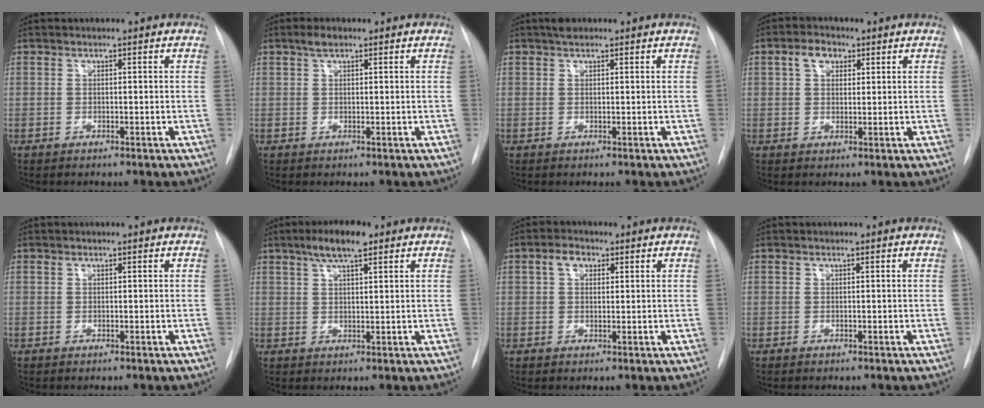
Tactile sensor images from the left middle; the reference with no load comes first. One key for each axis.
{"total": 1.6, "fx": 1.1, "fy": 0.7, "fz": 1.0, "tx": -0.019, "ty": 0.008, "tz": 0.019}
{"total": 1.4, "fx": 1.1, "fy": 0.5, "fz": 0.7, "tx": -0.015, "ty": 0.010, "tz": 0.019}
{"total": 3.8, "fx": 1.7, "fy": 2.5, "fz": 2.2, "tx": -0.044, "ty": 0.015, "tz": 0.032}
{"total": 0.0}
{"total": 5.7, "fx": 3.7, "fy": 1.2, "fz": 4.2, "tx": -0.080, "ty": 0.010, "tz": 0.063}
{"total": 2.9, "fx": 1.2, "fy": 1.9, "fz": 1.8, "tx": -0.037, "ty": 0.014, "tz": 0.022}
{"total": 0.0}